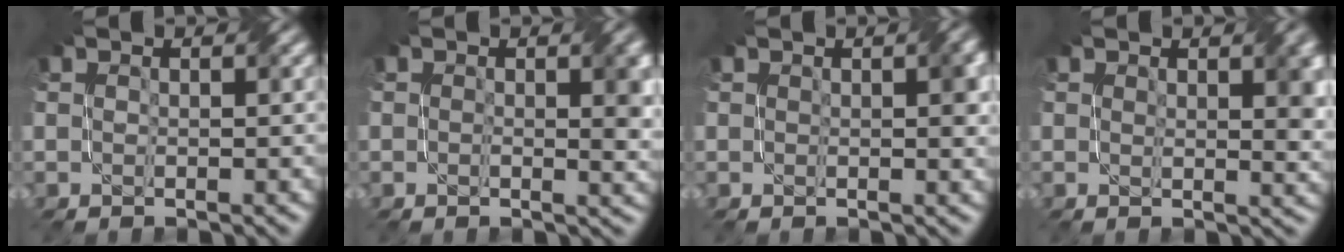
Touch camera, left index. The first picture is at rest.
{"total": 3.1, "force": [0.3, 1.2, 2.8], "torque": [-0.036, -0.001, 0.004]}
{"total": 2.1, "force": [0.5, 0.8, 1.9], "torque": [-0.021, 0.004, 0.009]}
{"total": 3.5, "force": [1.2, 1.4, 3.0], "torque": [-0.034, -0.002, 0.020]}